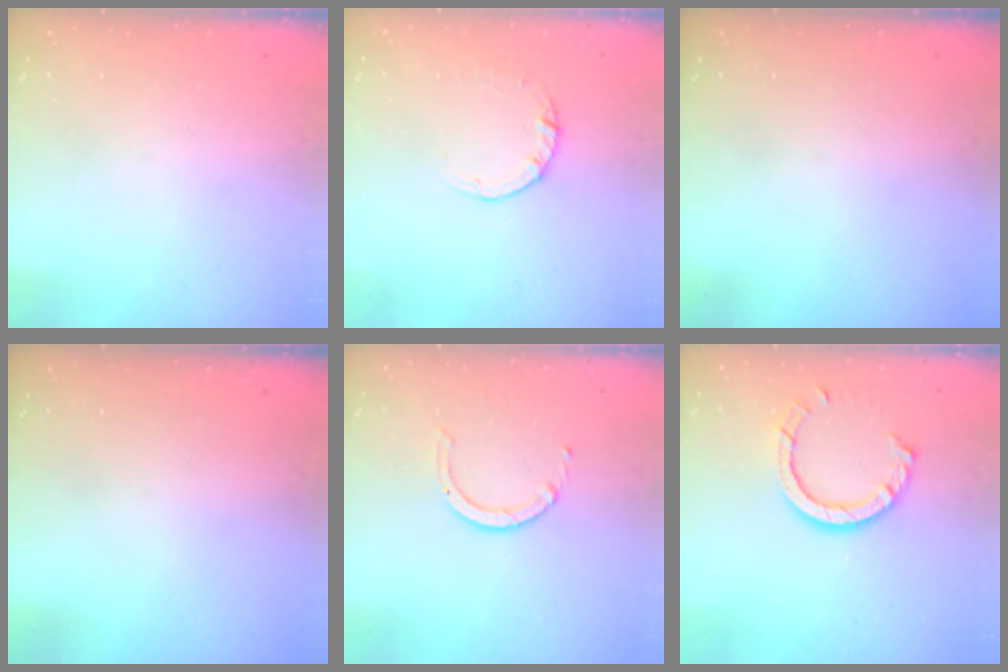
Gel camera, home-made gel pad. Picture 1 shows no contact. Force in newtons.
{"total": 2.5, "press": 2.5, "slide": 0.2}
{"total": 0.0}
{"total": 0.0}
{"total": 2.5, "press": 2.4, "slide": 0.3}
{"total": 8.8, "press": 8.7, "slide": 1.0}